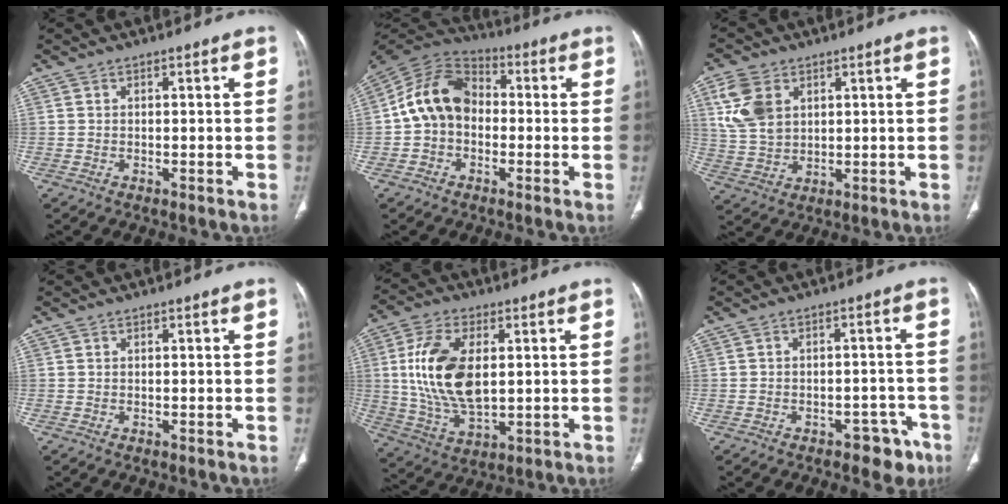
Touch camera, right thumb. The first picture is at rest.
{"total": 12.7, "force": [-0.7, 9.8, 8.1], "torque": [-0.135, 0.037, -0.029]}
{"total": 9.8, "force": [3.7, 6.7, 6.1], "torque": [-0.116, -0.008, 0.082]}
{"total": 0.0}
{"total": 16.2, "force": [2.3, 8.7, 13.4], "torque": [-0.262, -0.009, 0.050]}
{"total": 6.0, "force": [-3.9, 3.5, 2.9], "torque": [-0.014, 0.035, -0.047]}